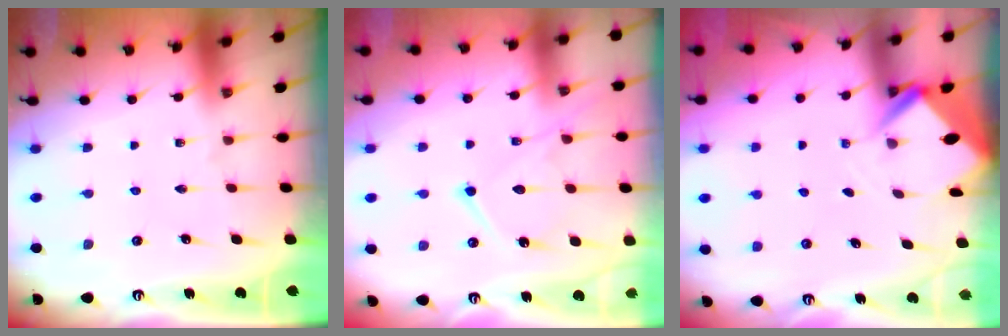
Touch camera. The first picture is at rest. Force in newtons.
{"total": 13.2, "press": 13.2, "slide": 1.2}
{"total": 2.7, "press": 2.7, "slide": 0.1}